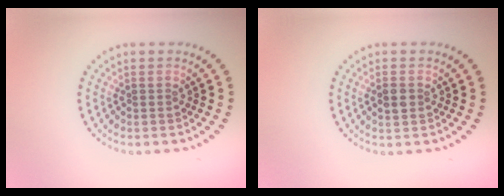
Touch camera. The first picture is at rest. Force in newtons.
{"total": 1.5, "press": 1.5, "slide": 0.1}